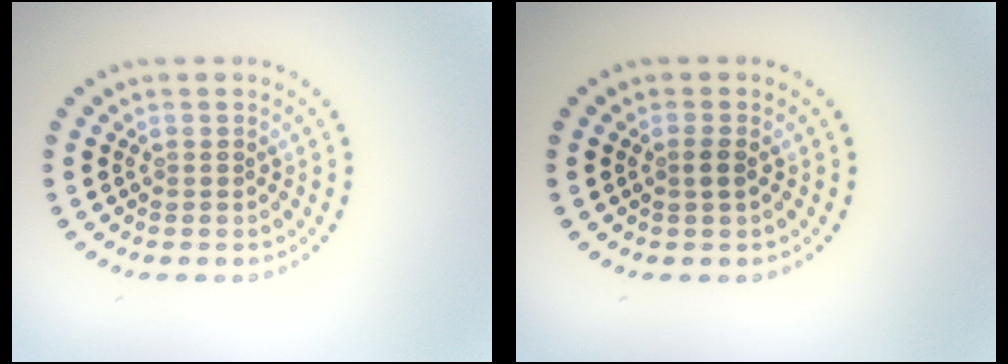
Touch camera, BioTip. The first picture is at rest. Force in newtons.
{"total": 1.1, "press": 1.0, "slide": 0.5}